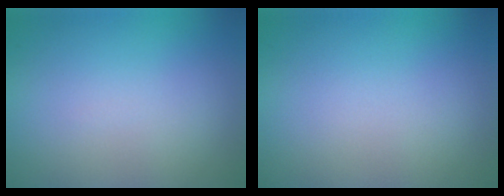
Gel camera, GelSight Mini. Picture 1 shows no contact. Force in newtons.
{"total": 0.0}